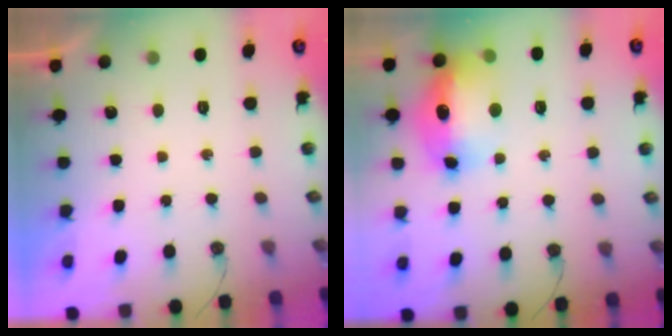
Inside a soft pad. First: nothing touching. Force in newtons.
{"total": 15.7, "press": 15.6, "slide": 1.5}